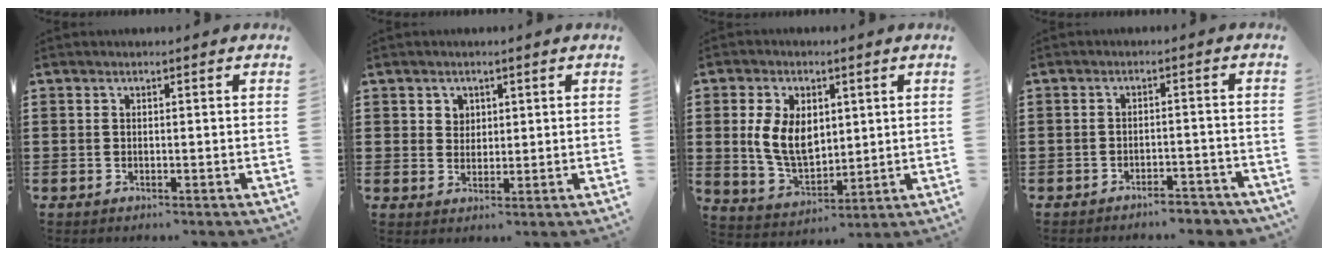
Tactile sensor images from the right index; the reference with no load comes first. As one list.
[{"total": 2.3, "force": [1.2, 2.0, 0.2], "torque": [-0.013, 0.010, 0.021]}, {"total": 8.5, "force": [1.4, 5.5, 6.3], "torque": [-0.151, 0.009, 0.023]}, {"total": 3.2, "force": [-3.1, 0.3, 0.7], "torque": [-0.015, 0.002, -0.063]}]